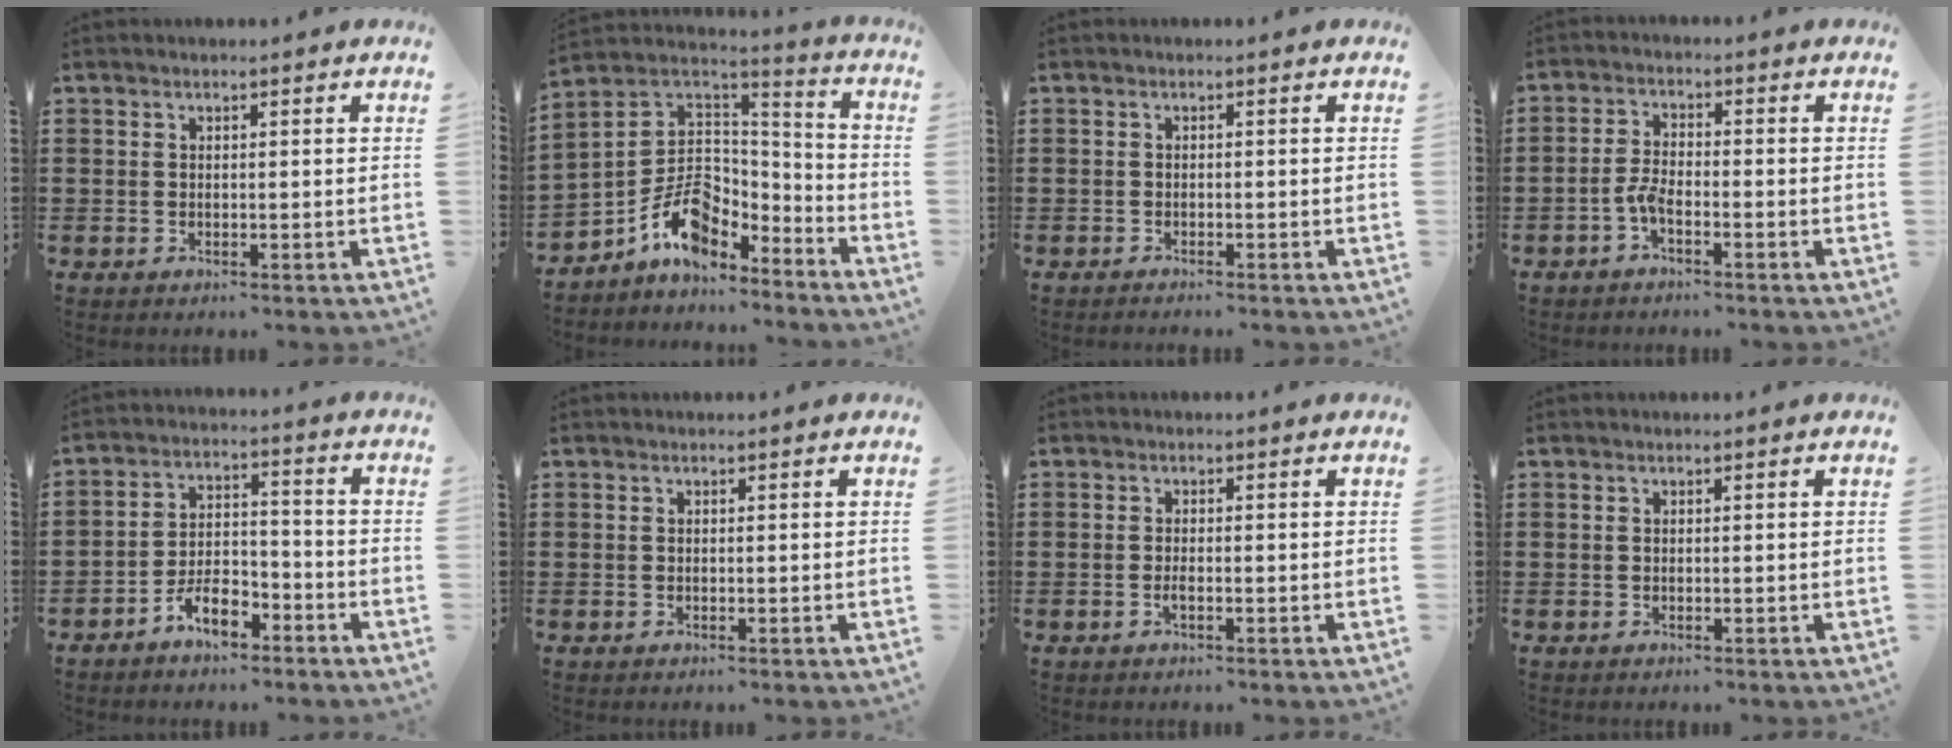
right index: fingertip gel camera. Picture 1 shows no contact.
{"total": 9.6, "force": [-5.1, 6.4, 5.0], "torque": [-0.121, 0.004, -0.095]}
{"total": 0.7, "force": [-0.7, 0.0, 0.1], "torque": [-0.004, -0.002, -0.014]}
{"total": 3.3, "force": [-1.8, 0.8, 2.6], "torque": [-0.069, -0.007, -0.039]}
{"total": 6.3, "force": [-4.5, 2.5, 3.5], "torque": [-0.070, 0.013, -0.085]}
{"total": 0.0}
{"total": 1.1, "force": [-0.5, 0.1, 1.0], "torque": [-0.021, -0.007, -0.007]}
{"total": 0.0}